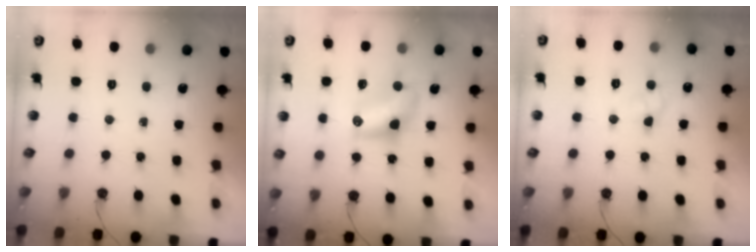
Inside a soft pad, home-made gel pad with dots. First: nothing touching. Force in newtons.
{"total": 8.6, "press": 8.5, "slide": 0.6}
{"total": 4.3, "press": 4.3, "slide": 0.6}